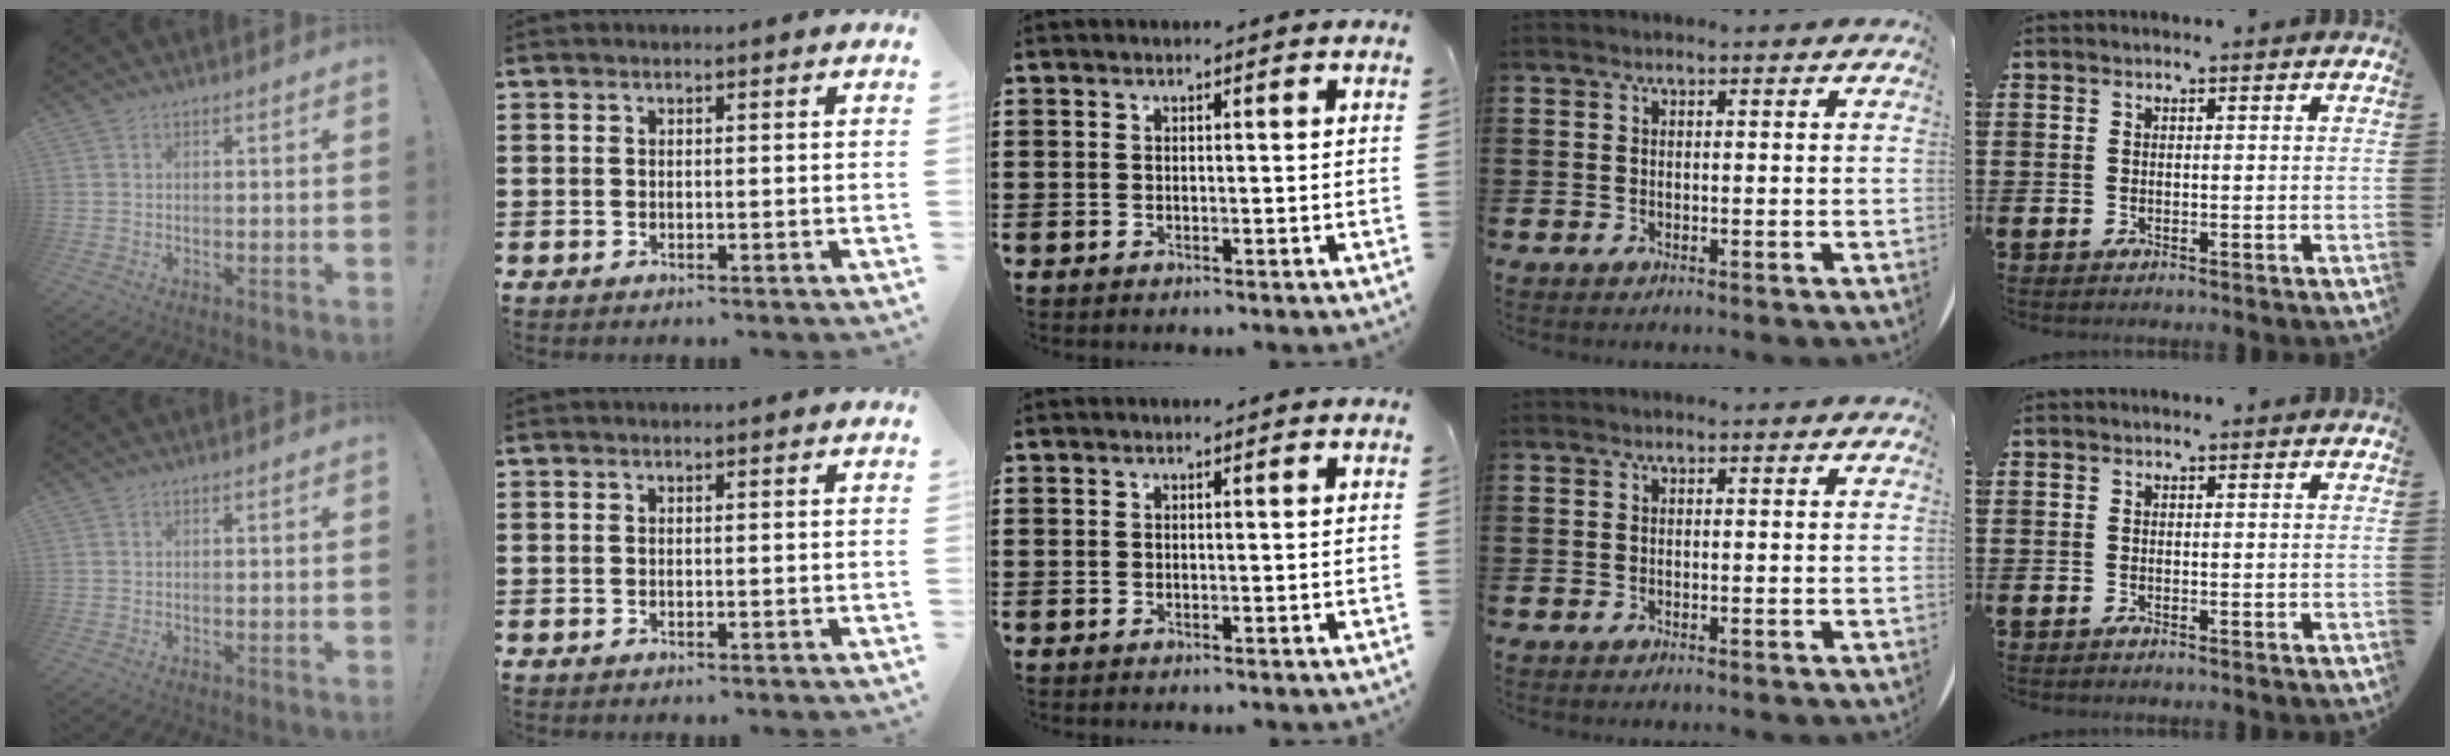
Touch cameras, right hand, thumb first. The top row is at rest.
{}